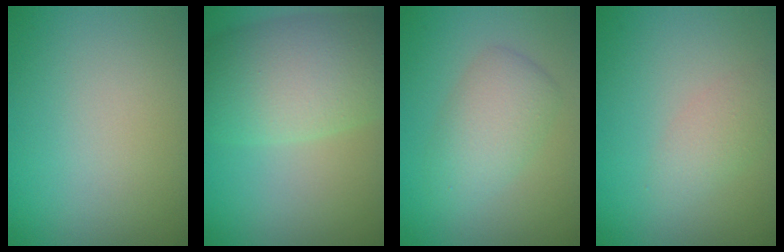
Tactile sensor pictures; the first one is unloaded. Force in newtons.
{"total": 8.4, "press": 8.4, "slide": 0.3}
{"total": 3.5, "press": 3.5, "slide": 0.1}
{"total": 2.0, "press": 2.0, "slide": 0.1}